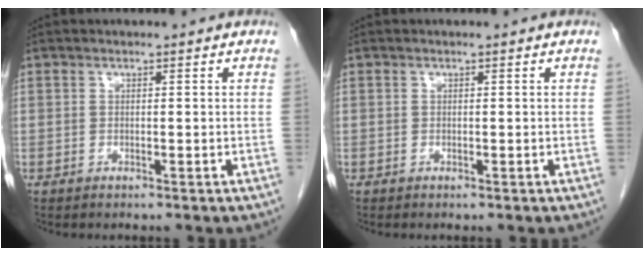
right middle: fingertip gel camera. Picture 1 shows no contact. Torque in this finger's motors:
{"motor_torque": [0.24, -0.36, -0.04, -0.02]}